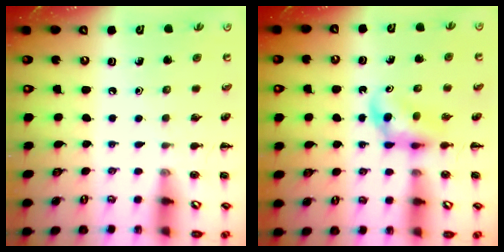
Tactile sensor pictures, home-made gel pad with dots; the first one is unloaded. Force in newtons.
{"total": 3.2, "press": 3.0, "slide": 1.0}